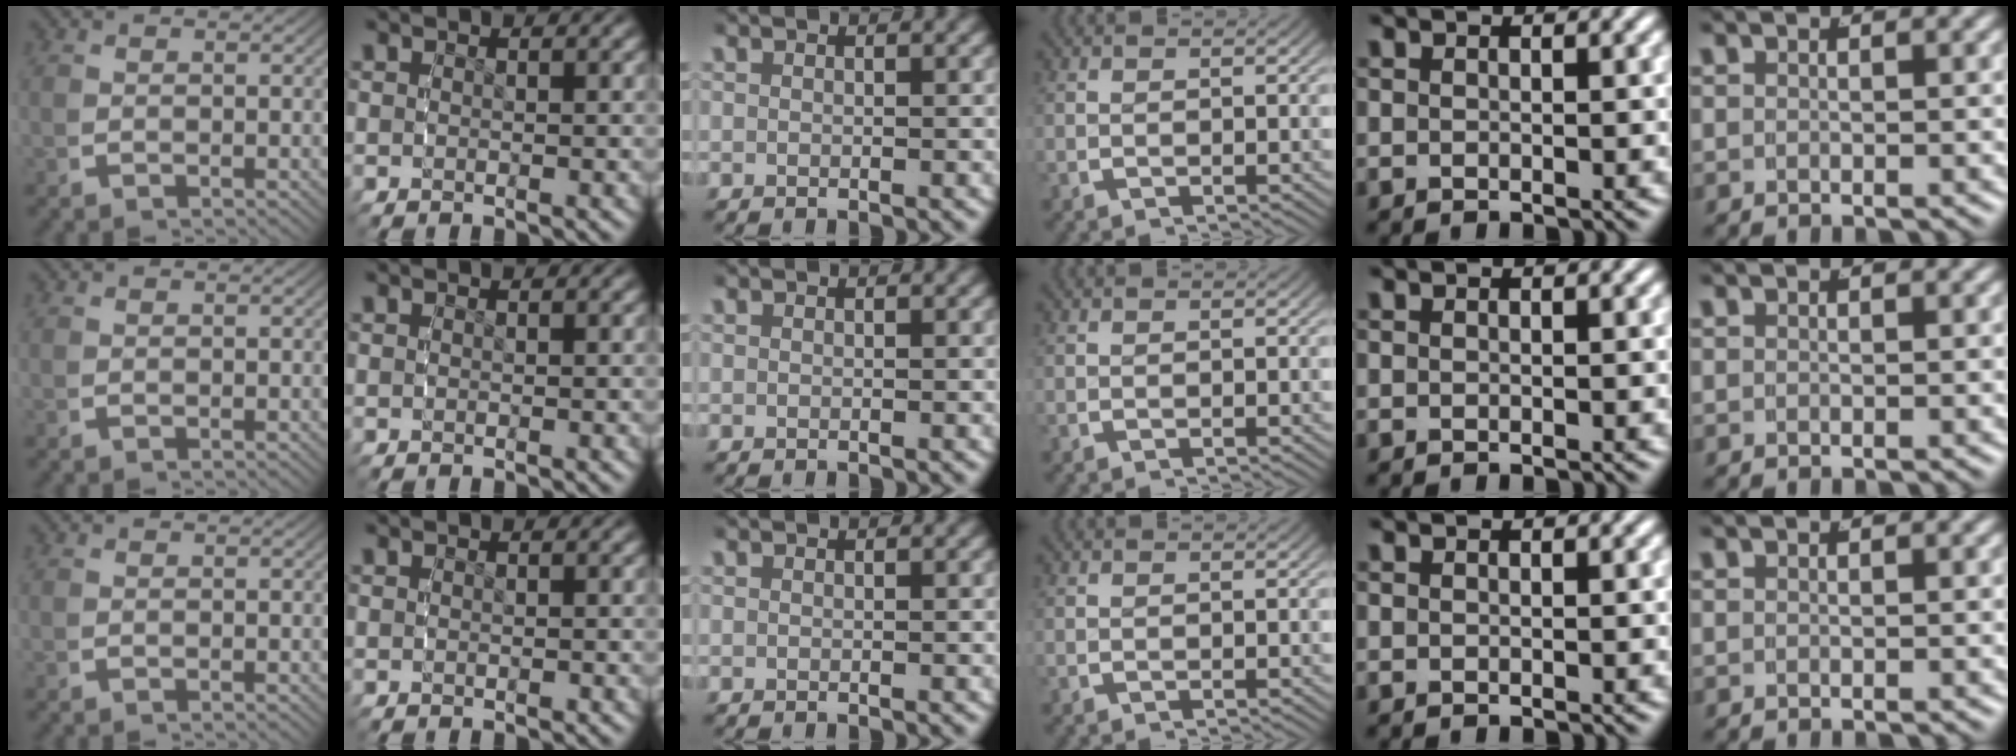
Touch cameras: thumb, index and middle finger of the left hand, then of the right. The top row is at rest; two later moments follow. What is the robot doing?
{"motion": "grasp_and_lifting", "object": "camera"}